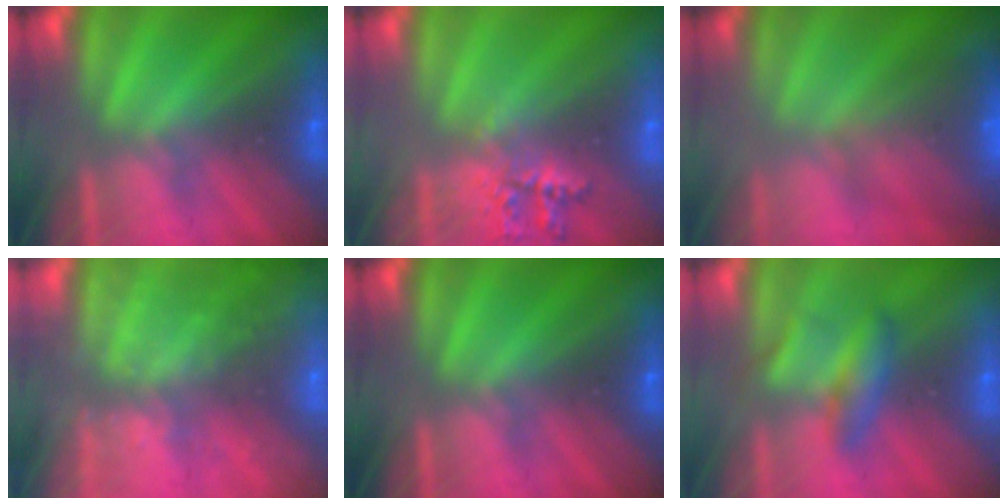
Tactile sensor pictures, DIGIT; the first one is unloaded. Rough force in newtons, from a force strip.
{"total": 2.3}
{"total": 9.4}
{"total": 8.0}
{"total": 0.0}
{"total": 2.2}